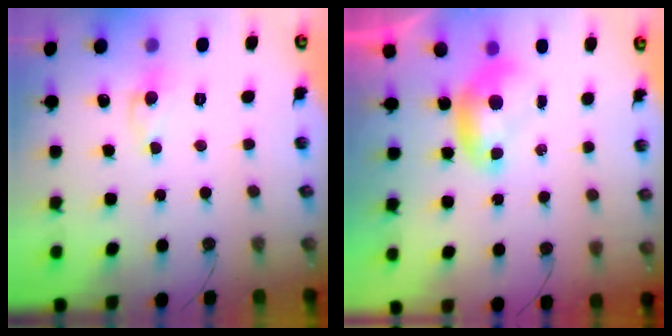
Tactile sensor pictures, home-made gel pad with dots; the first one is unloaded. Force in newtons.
{"total": 0.0}